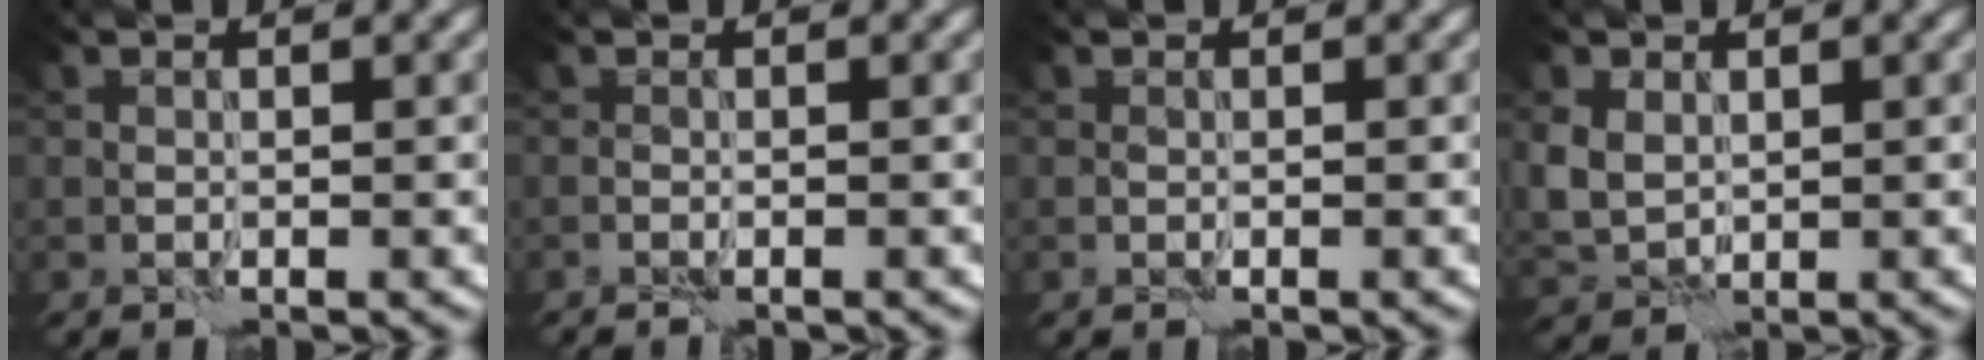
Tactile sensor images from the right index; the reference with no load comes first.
{"total": 1.0, "force": [-0.8, 0.2, 0.6], "torque": [-0.021, 0.001, -0.013]}
{"total": 0.0}
{"total": 3.1, "force": [0.9, 2.5, 1.6], "torque": [-0.043, -0.004, 0.021]}